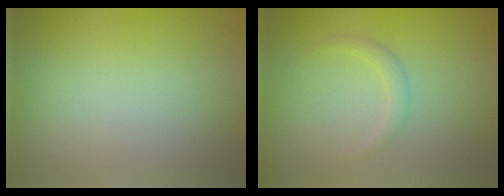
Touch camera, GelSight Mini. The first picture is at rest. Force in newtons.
{"total": 1.1, "press": 1.1, "slide": 0.0}